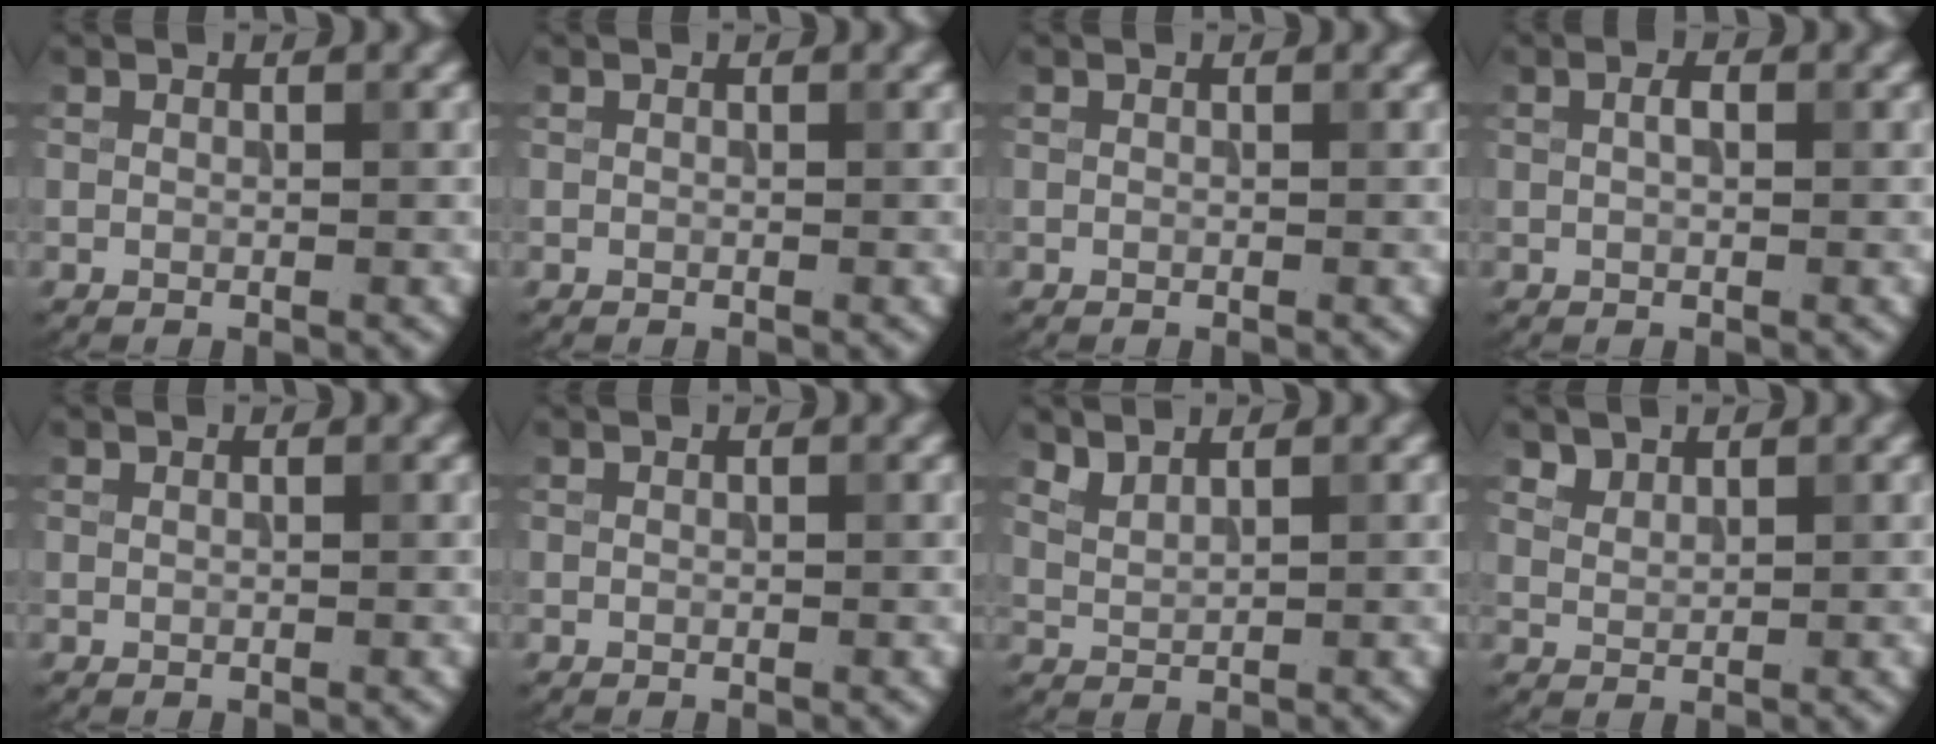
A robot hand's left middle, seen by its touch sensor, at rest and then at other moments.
{"total": 0.0}
{"total": 0.0}
{"total": 0.9, "force": [0.1, 0.3, 0.8], "torque": [-0.017, 0.001, 0.002]}
{"total": 0.0}
{"total": 0.0}
{"total": 1.9, "force": [1.7, 0.3, 0.7], "torque": [-0.018, 0.003, 0.036]}
{"total": 1.4, "force": [1.2, 0.5, 0.3], "torque": [-0.010, -0.002, 0.033]}